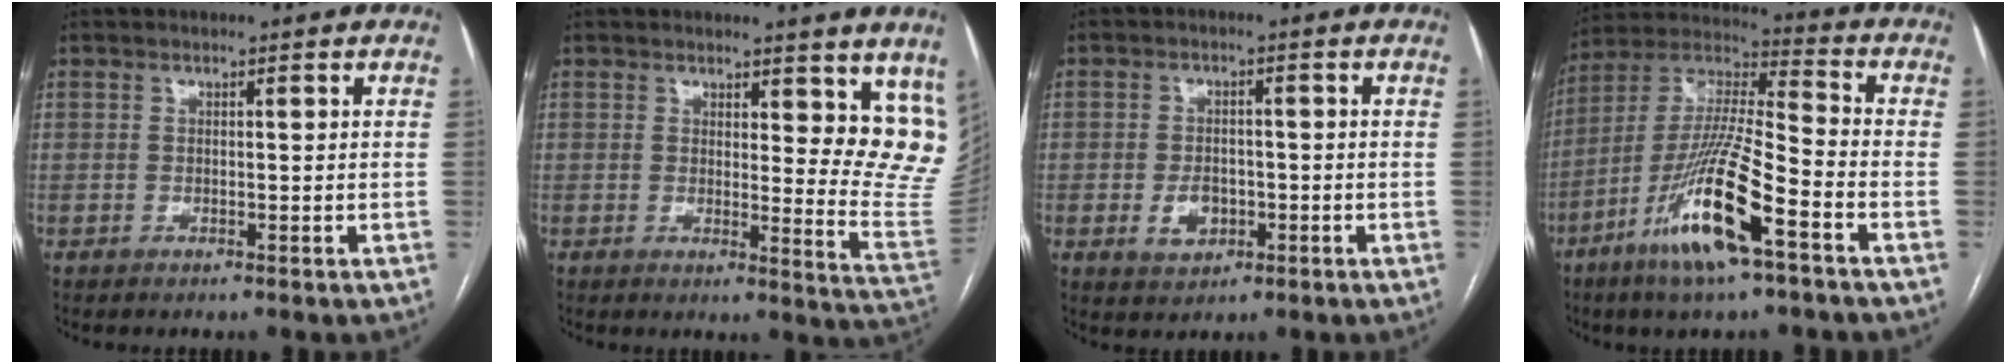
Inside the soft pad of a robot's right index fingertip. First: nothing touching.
{"total": 11.3, "force": [8.0, 3.4, 7.3], "torque": [-0.063, -0.041, 0.074]}
{"total": 4.2, "force": [-1.2, 3.0, 2.7], "torque": [-0.047, 0.003, -0.011]}
{"total": 16.6, "force": [-7.8, 1.3, 14.5], "torque": [-0.296, -0.020, -0.145]}